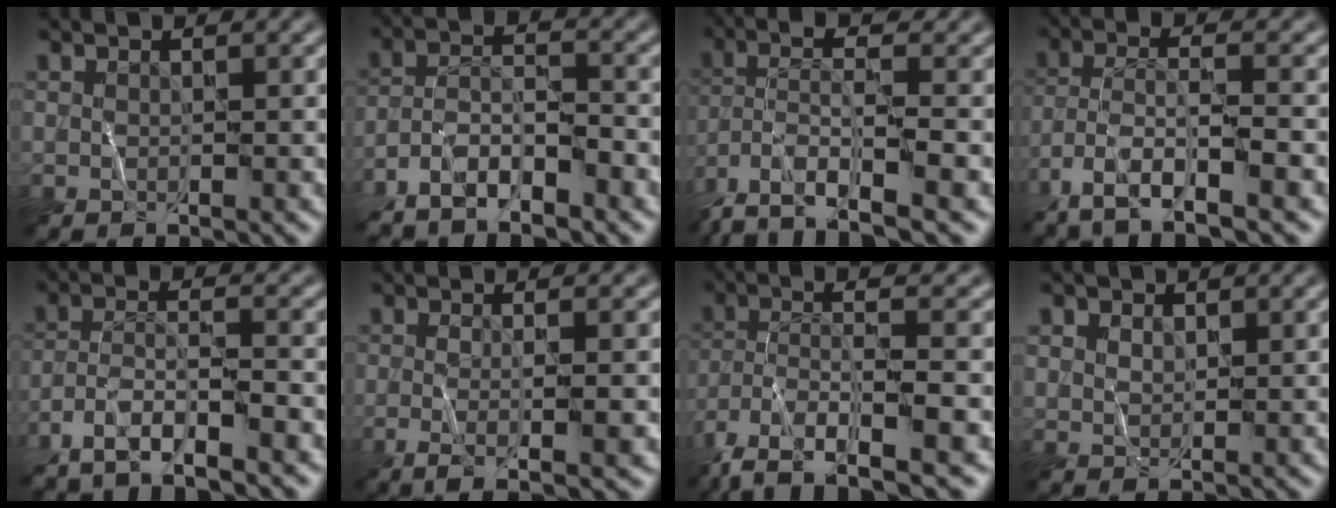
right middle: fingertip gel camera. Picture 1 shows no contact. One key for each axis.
{"total": 5.8, "fx": -4.4, "fy": 1.3, "fz": 3.5, "tx": -0.062, "ty": 0.009, "tz": -0.085}
{"total": 8.8, "fx": -5.5, "fy": 2.2, "fz": 6.5, "tx": -0.128, "ty": -0.003, "tz": -0.109}
{"total": 8.6, "fx": -5.6, "fy": 2.1, "fz": 6.2, "tx": -0.118, "ty": -0.002, "tz": -0.104}
{"total": 5.9, "fx": -4.4, "fy": 1.0, "fz": 3.9, "tx": -0.067, "ty": 0.004, "tz": -0.085}
{"total": 4.3, "fx": -0.4, "fy": 1.0, "fz": 4.1, "tx": -0.060, "ty": 0.000, "tz": -0.010}
{"total": 9.1, "fx": -5.5, "fy": 2.1, "fz": 7.0, "tx": -0.132, "ty": -0.007, "tz": -0.104}
{"total": 1.7, "fx": 1.2, "fy": 1.1, "fz": 0.6, "tx": -0.014, "ty": 0.000, "tz": 0.024}